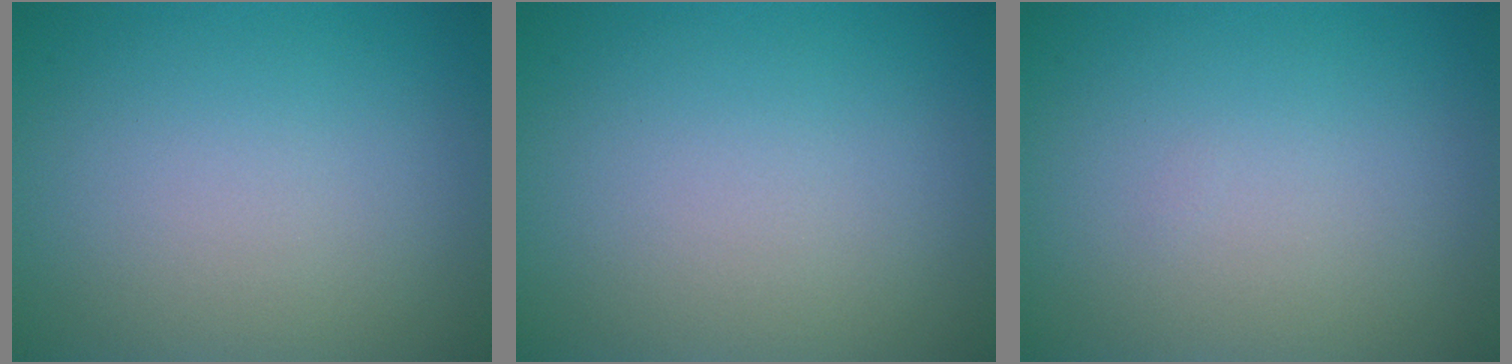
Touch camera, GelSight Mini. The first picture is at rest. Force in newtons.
{"total": 0.0}
{"total": 0.0}